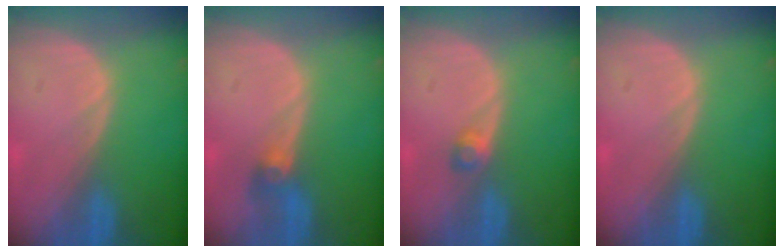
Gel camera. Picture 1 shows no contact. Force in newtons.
{"total": 2.9, "press": 2.6, "slide": 1.4}
{"total": 2.0, "press": 1.7, "slide": 1.1}
{"total": 0.0}